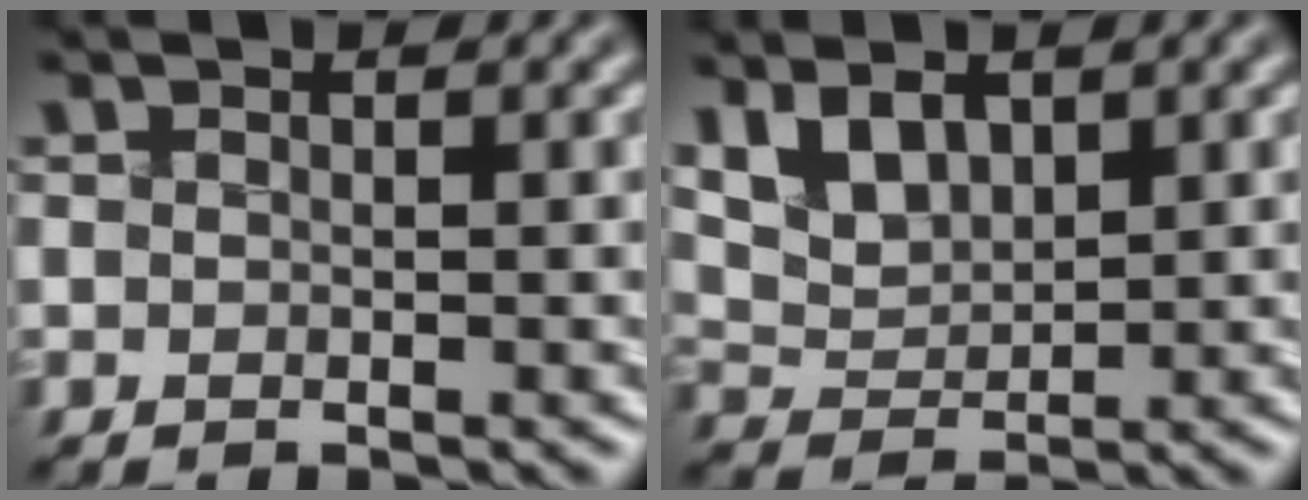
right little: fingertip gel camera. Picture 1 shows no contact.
{"total": 4.2, "force": [2.2, 2.4, 2.7], "torque": [-0.061, 0.011, 0.048]}